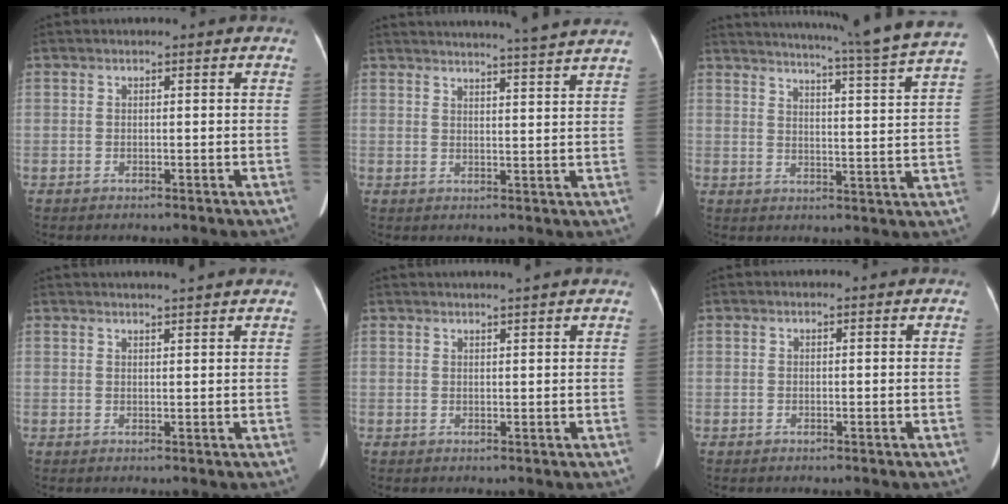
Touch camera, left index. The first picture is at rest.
{"total": 12.7, "force": [11.7, -1.5, 4.6], "torque": [-0.072, -0.019, 0.135]}
{"total": 20.7, "force": [18.3, -2.4, 9.3], "torque": [-0.153, -0.059, 0.226]}
{"total": 5.6, "force": [5.1, -0.4, 2.3], "torque": [-0.031, 0.021, 0.061]}
{"total": 4.1, "force": [3.6, -0.5, 1.8], "torque": [-0.023, 0.018, 0.046]}
{"total": 0.0}